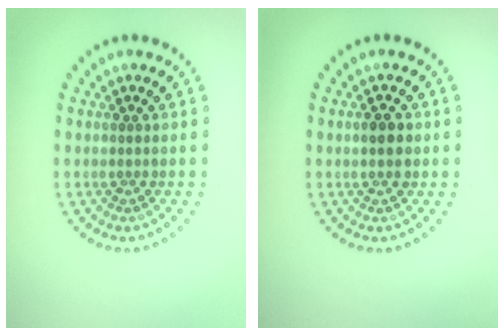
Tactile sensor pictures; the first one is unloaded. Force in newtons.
{"total": 2.2, "press": 2.2, "slide": 0.2}